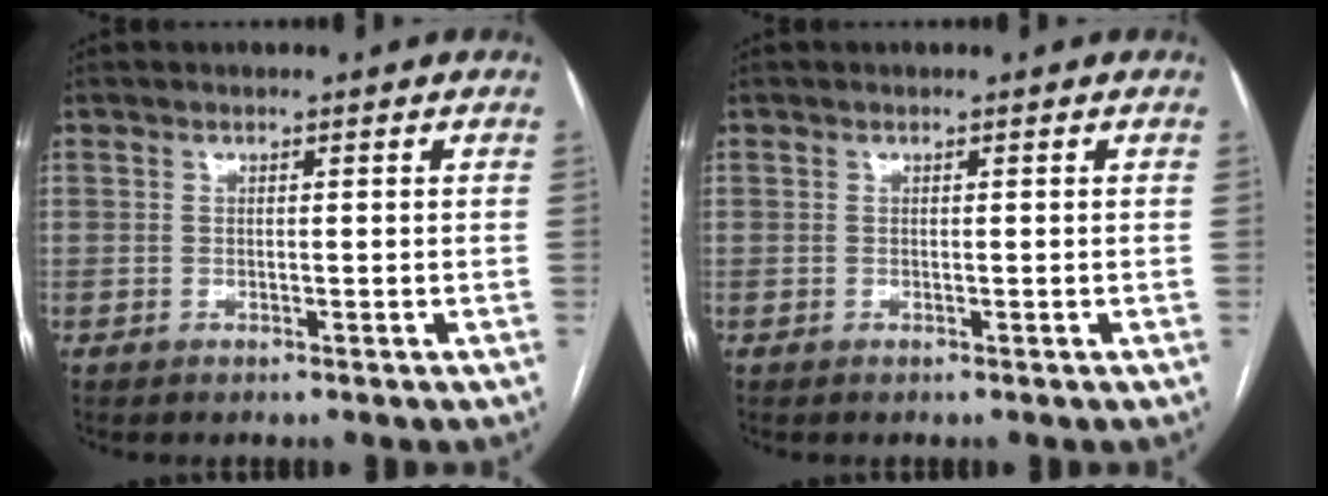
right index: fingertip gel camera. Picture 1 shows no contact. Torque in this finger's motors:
{"motor_torque": [0.00, 0.00, 0.00, 0.00]}